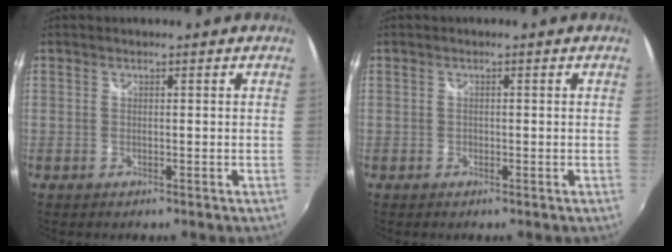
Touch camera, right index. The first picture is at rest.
{"total": 0.6, "force": [-0.3, 0.5, 0.1], "torque": [-0.001, -0.003, -0.006]}